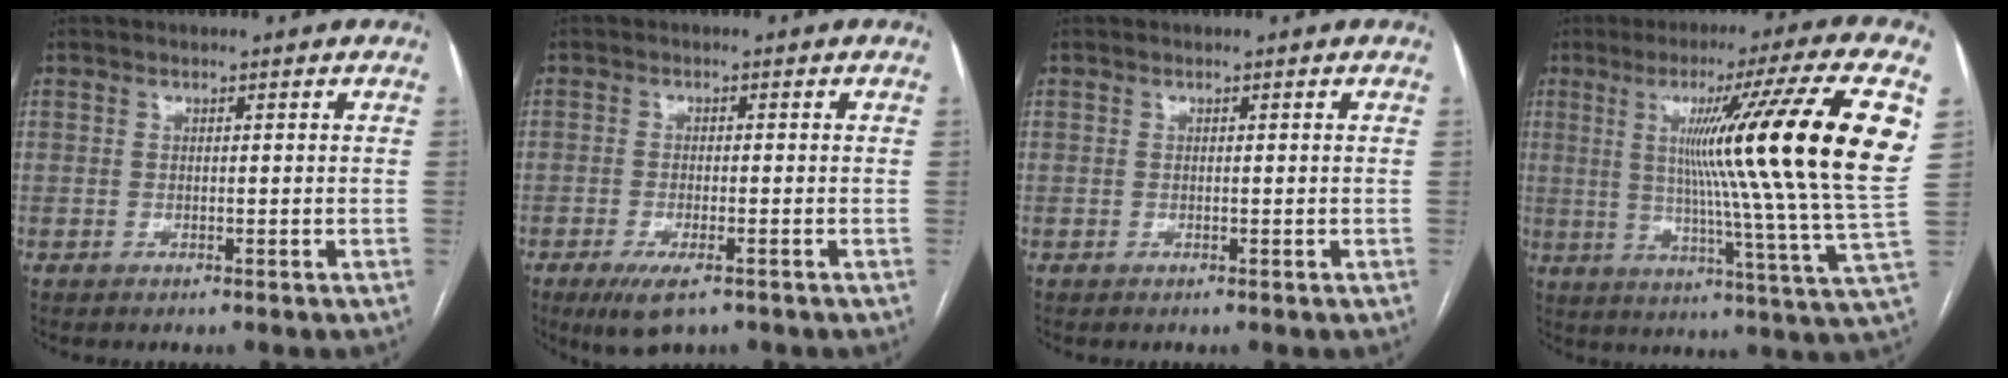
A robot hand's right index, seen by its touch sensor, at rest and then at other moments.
{"total": 5.4, "force": [-3.4, 1.4, 4.0], "torque": [-0.072, -0.012, -0.051]}
{"total": 0.0}
{"total": 24.2, "force": [6.2, -2.4, 23.3], "torque": [-0.308, 0.002, 0.079]}